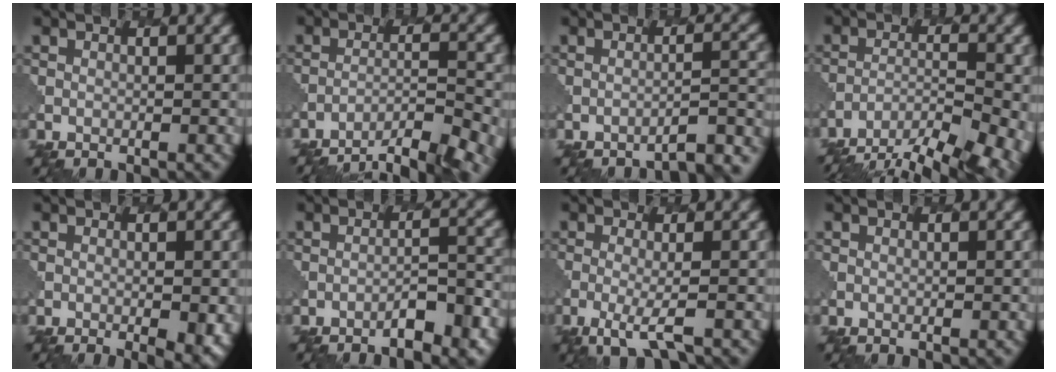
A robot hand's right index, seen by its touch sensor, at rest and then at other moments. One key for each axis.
{"total": 7.5, "fx": -6.5, "fy": 1.9, "fz": 3.3, "tx": -0.052, "ty": -0.007, "tz": -0.085}
{"total": 4.8, "fx": -4.3, "fy": 0.9, "fz": 2.0, "tx": -0.012, "ty": 0.009, "tz": -0.056}
{"total": 11.4, "fx": -9.2, "fy": 4.0, "fz": 5.3, "tx": -0.084, "ty": -0.024, "tz": -0.119}
{"total": 4.1, "fx": -1.1, "fy": 1.2, "fz": 3.8, "tx": -0.046, "ty": -0.011, "tz": -0.002}
{"total": 2.8, "fx": -2.1, "fy": 0.4, "fz": 1.8, "tx": -0.026, "ty": 0.011, "tz": -0.036}
{"total": 3.1, "fx": -1.3, "fy": 0.6, "fz": 2.7, "tx": -0.051, "ty": -0.004, "tz": -0.033}
{"total": 0.0}